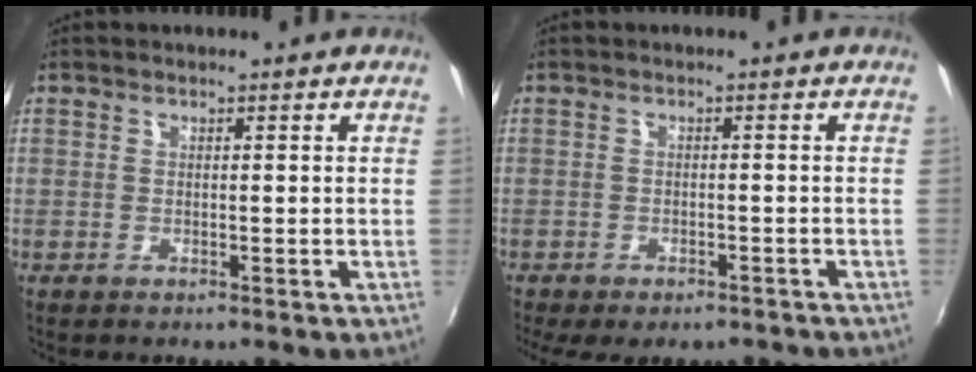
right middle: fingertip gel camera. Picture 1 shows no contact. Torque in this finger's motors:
{"motor_torque": [1.09, -1.05, 0.49, 0.13]}